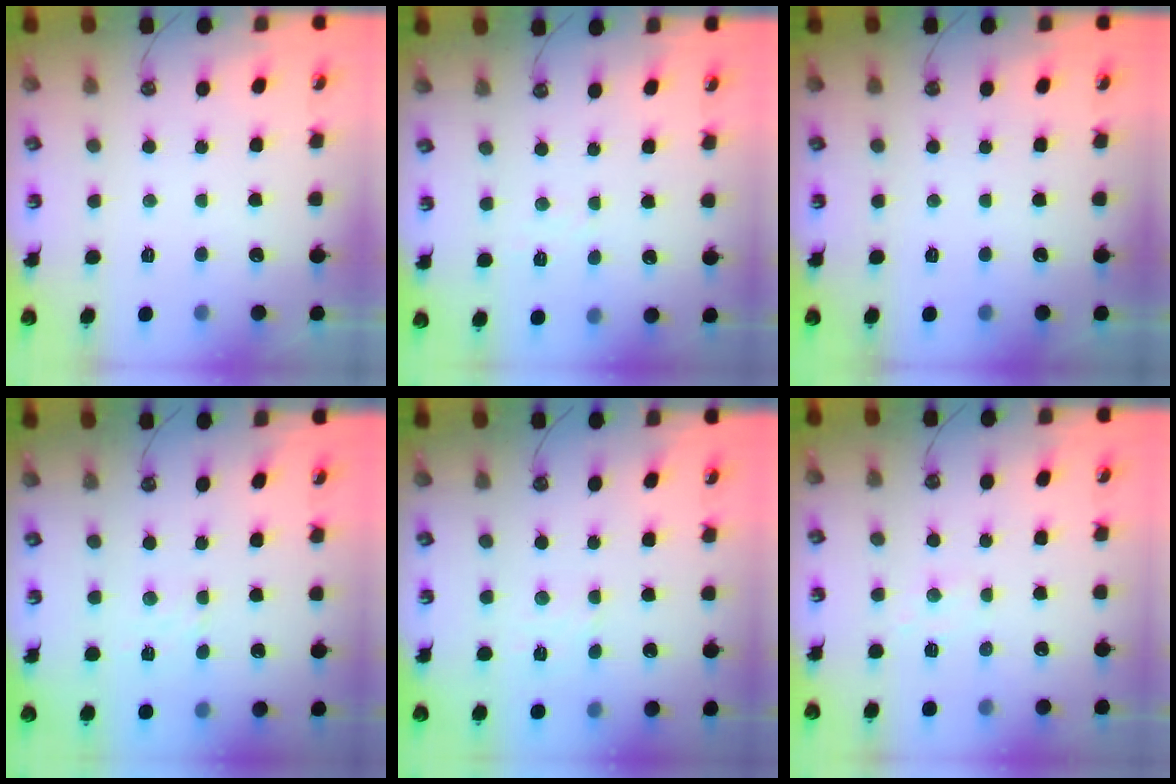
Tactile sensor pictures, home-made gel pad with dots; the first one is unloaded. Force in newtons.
{"total": 3.1, "press": 3.1, "slide": 0.4}
{"total": 0.0}
{"total": 2.2, "press": 2.1, "slide": 0.5}
{"total": 2.5, "press": 2.5, "slide": 0.4}
{"total": 5.2, "press": 5.1, "slide": 0.7}